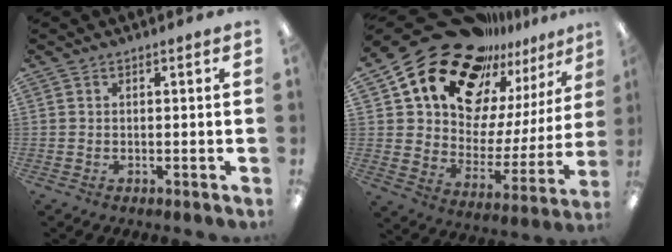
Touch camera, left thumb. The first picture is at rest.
{"total": 23.0, "force": [18.4, 11.3, 8.0], "torque": [-0.155, -0.144, 0.342]}